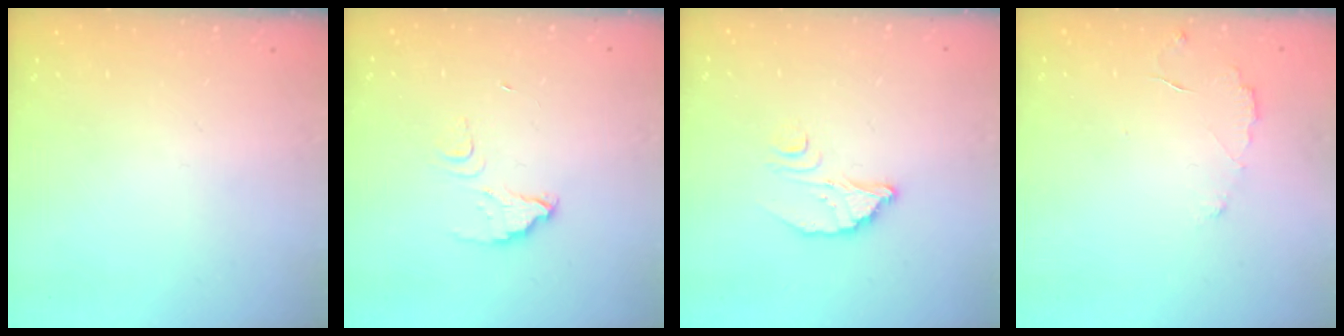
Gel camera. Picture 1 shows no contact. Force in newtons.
{"total": 3.1, "press": 3.1, "slide": 0.3}
{"total": 5.1, "press": 5.1, "slide": 0.4}
{"total": 3.8, "press": 3.8, "slide": 0.2}